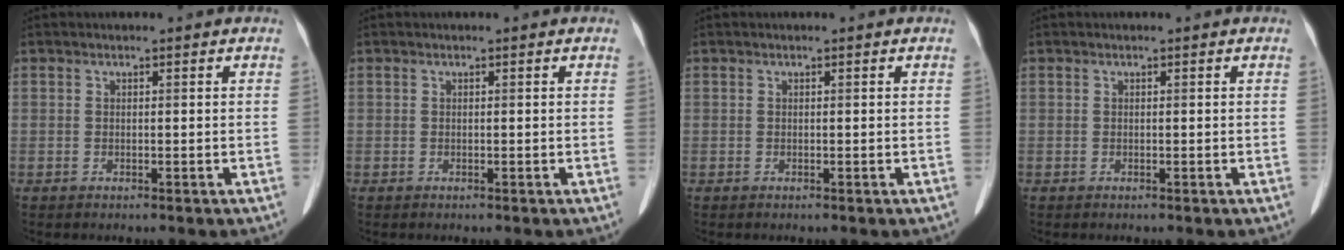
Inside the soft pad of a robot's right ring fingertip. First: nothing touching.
{"total": 0.0}
{"total": 0.0}
{"total": 0.0}